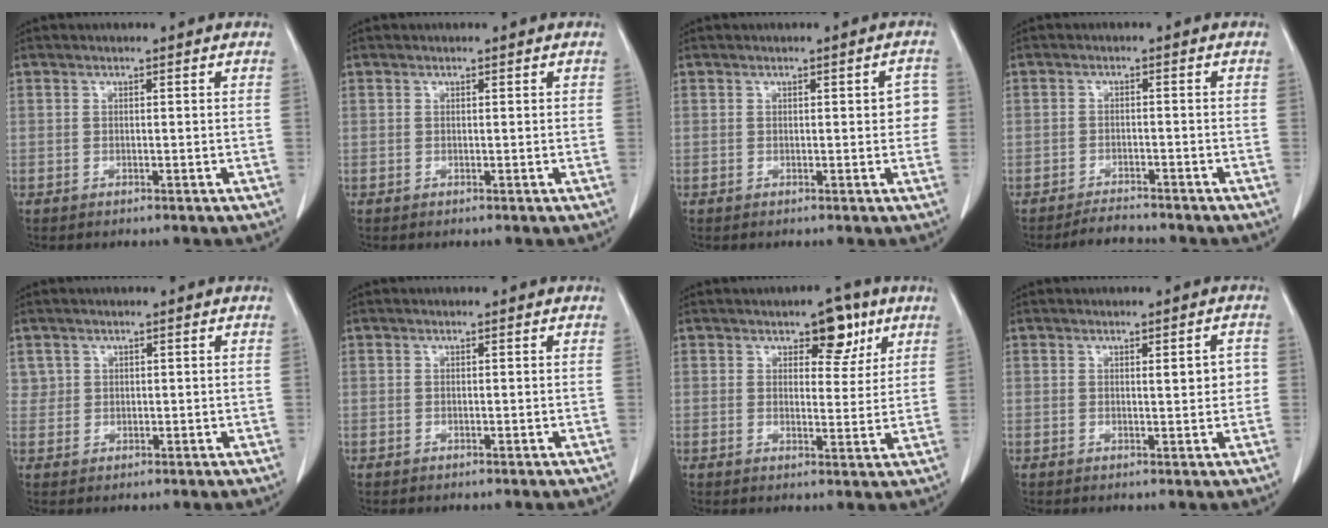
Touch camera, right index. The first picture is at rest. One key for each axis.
{"total": 0.0}
{"total": 2.7, "fx": 0.2, "fy": 1.0, "fz": 2.5, "tx": -0.017, "ty": 0.008, "tz": -0.001}
{"total": 2.7, "fx": -2.6, "fy": 0.5, "fz": 0.2, "tx": -0.005, "ty": -0.008, "tz": -0.043}
{"total": 1.9, "fx": 1.0, "fy": 1.6, "fz": 0.0, "tx": 0.015, "ty": 0.004, "tz": 0.012}
{"total": 0.0}
{"total": 5.7, "fx": 3.4, "fy": 2.8, "fz": 3.7, "tx": -0.042, "ty": 0.003, "tz": 0.045}
{"total": 3.1, "fx": 0.4, "fy": 0.9, "fz": 2.9, "tx": -0.033, "ty": 0.002, "tz": 0.006}